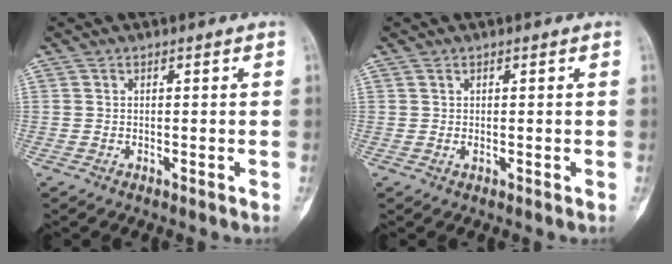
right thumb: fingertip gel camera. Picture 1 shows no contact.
{"total": 0.6, "force": [0.1, 0.4, 0.5], "torque": [-0.012, 0.001, 0.004]}